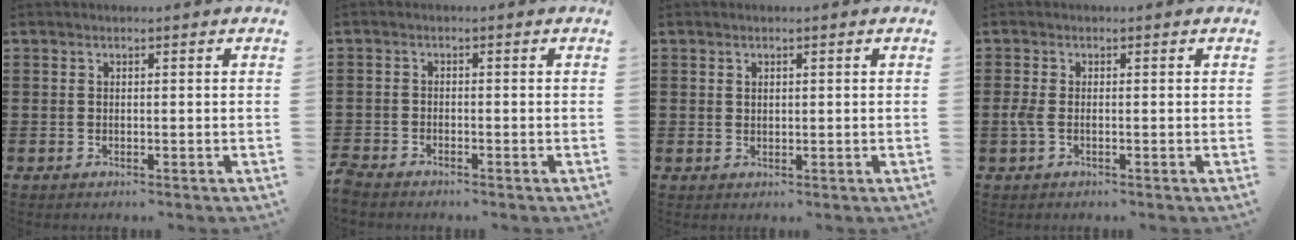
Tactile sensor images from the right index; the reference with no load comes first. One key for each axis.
{"total": 1.8, "fx": -1.8, "fy": 0.3, "fz": 0.2, "tx": -0.015, "ty": 0.000, "tz": -0.039}
{"total": 0.9, "fx": 0.6, "fy": 0.6, "fz": 0.3, "tx": -0.007, "ty": 0.003, "tz": 0.012}
{"total": 1.8, "fx": -0.5, "fy": 0.7, "fz": 1.6, "tx": -0.045, "ty": -0.007, "tz": -0.013}